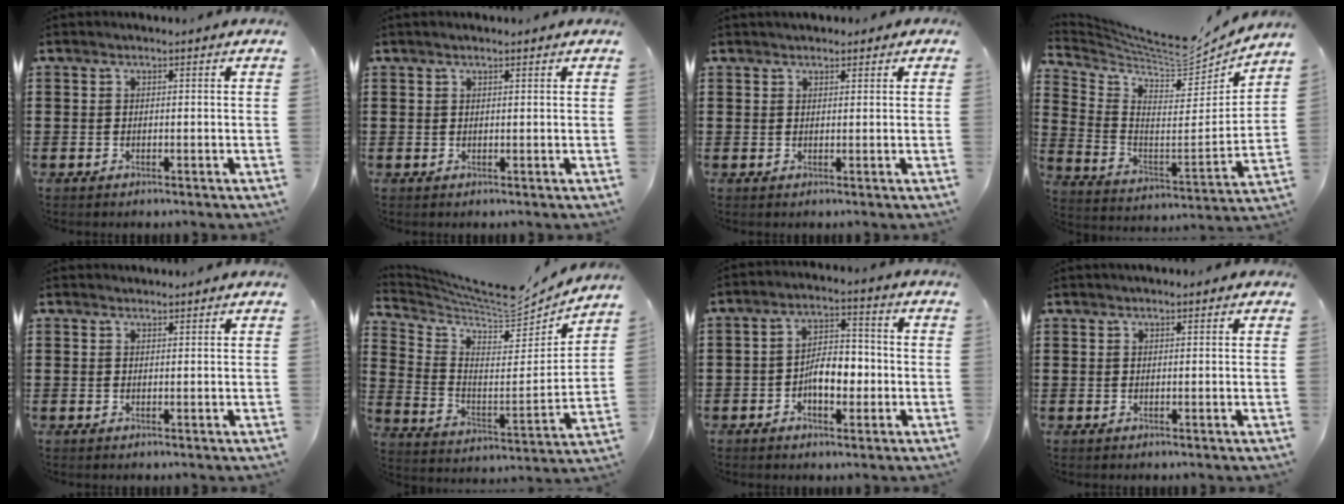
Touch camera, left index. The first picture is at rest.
{"total": 0.9, "force": [0.7, 0.2, 0.6], "torque": [-0.012, 0.002, 0.012]}
{"total": 1.5, "force": [1.3, 0.7, 0.4], "torque": [-0.011, 0.007, 0.025]}
{"total": 6.4, "force": [5.9, 1.2, 2.0], "torque": [-0.074, -0.055, 0.098]}
{"total": 0.9, "force": [0.8, 0.2, 0.0], "torque": [-0.001, 0.000, 0.018]}
{"total": 7.1, "force": [6.5, 1.4, 2.3], "torque": [-0.081, -0.054, 0.110]}
{"total": 5.7, "force": [-1.5, 2.9, 4.6], "torque": [-0.067, 0.004, -0.032]}
{"total": 0.9, "force": [0.7, 0.2, 0.5], "torque": [-0.010, 0.003, 0.012]}